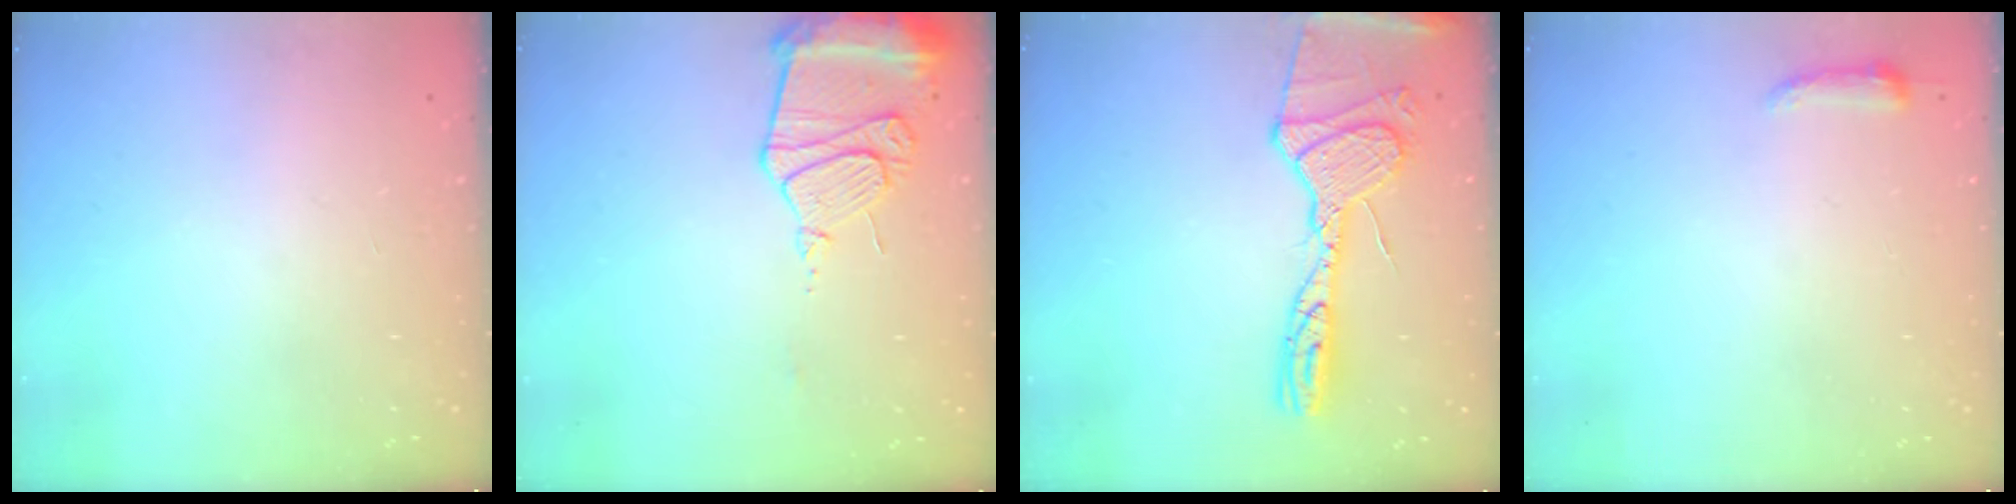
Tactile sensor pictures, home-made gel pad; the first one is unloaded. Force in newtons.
{"total": 13.3, "press": 13.2, "slide": 1.4}
{"total": 16.1, "press": 16.0, "slide": 1.4}
{"total": 3.3, "press": 3.2, "slide": 0.7}